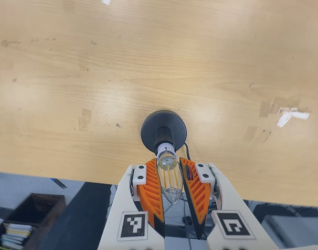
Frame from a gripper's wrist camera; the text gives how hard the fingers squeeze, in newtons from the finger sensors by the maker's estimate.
{"total": 13.8, "left": 13.6, "right": 14.1}